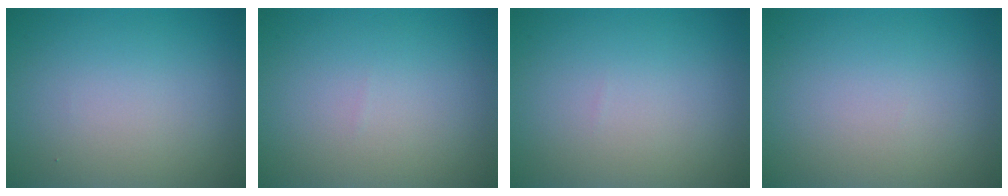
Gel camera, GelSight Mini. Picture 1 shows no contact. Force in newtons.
{"total": 0.0}
{"total": 0.0}
{"total": 0.0}